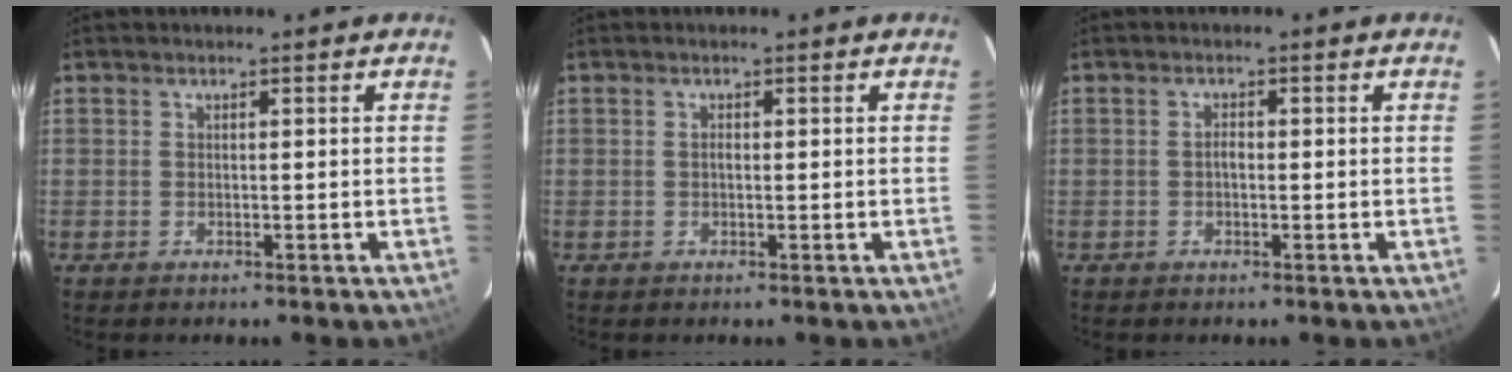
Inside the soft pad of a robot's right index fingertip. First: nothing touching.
{"total": 0.6, "force": [0.0, 0.4, 0.5], "torque": [-0.009, 0.003, 0.000]}
{"total": 1.2, "force": [-0.2, 0.7, 0.9], "torque": [-0.018, 0.006, -0.005]}